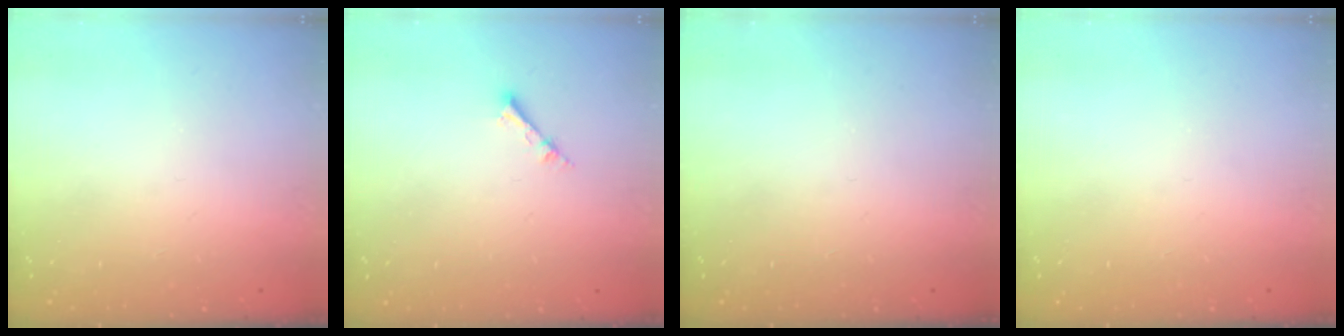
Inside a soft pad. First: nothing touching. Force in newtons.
{"total": 2.1, "press": 2.1, "slide": 0.3}
{"total": 0.0}
{"total": 0.0}